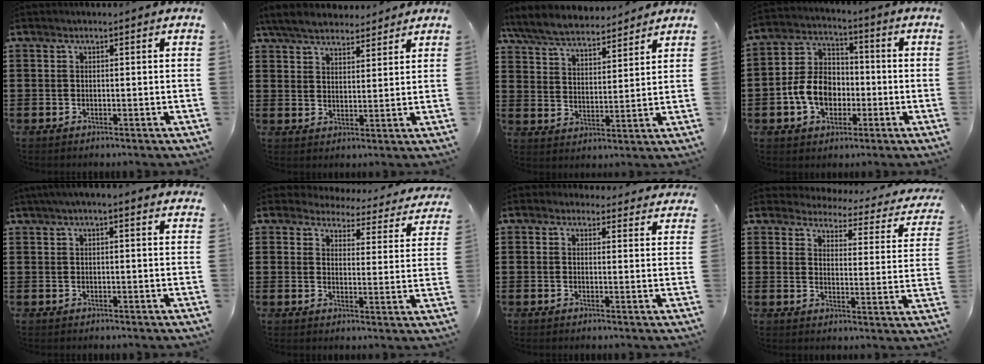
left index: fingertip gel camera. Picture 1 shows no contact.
{"total": 5.5, "force": [5.1, 1.6, 1.4], "torque": [-0.047, -0.008, 0.095]}
{"total": 6.7, "force": [6.3, 1.1, 1.9], "torque": [-0.065, -0.027, 0.113]}
{"total": 8.5, "force": [-2.3, 6.5, 5.0], "torque": [-0.130, 0.014, -0.048]}
{"total": 2.2, "force": [1.5, 0.2, 1.5], "torque": [-0.033, 0.004, 0.027]}
{"total": 3.9, "force": [3.8, 0.7, 0.5], "torque": [-0.025, -0.031, 0.061]}
{"total": 2.3, "force": [2.0, 1.1, 0.4], "torque": [-0.008, -0.003, 0.035]}
{"total": 3.1, "force": [3.0, 0.4, 0.7], "torque": [-0.035, -0.023, 0.045]}